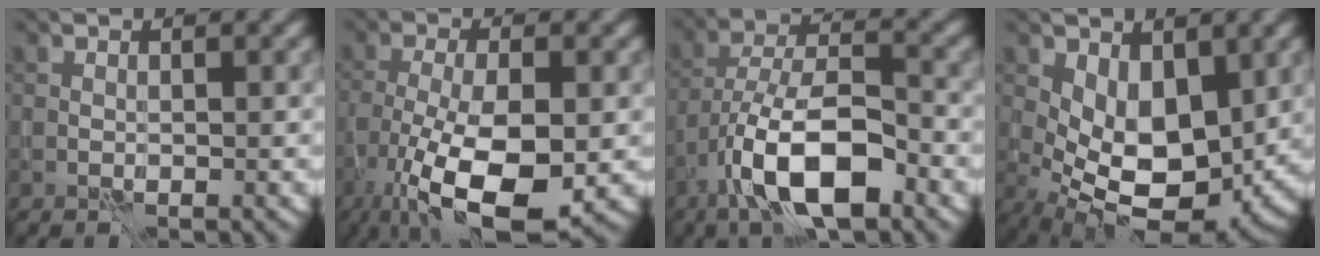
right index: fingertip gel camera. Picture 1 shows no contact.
{"total": 10.7, "force": [-4.5, 3.7, 8.9], "torque": [-0.173, -0.017, -0.077]}
{"total": 9.1, "force": [-5.2, 3.2, 6.7], "torque": [-0.119, 0.012, -0.098]}
{"total": 8.5, "force": [0.0, 4.8, 7.0], "torque": [-0.118, -0.018, 0.005]}